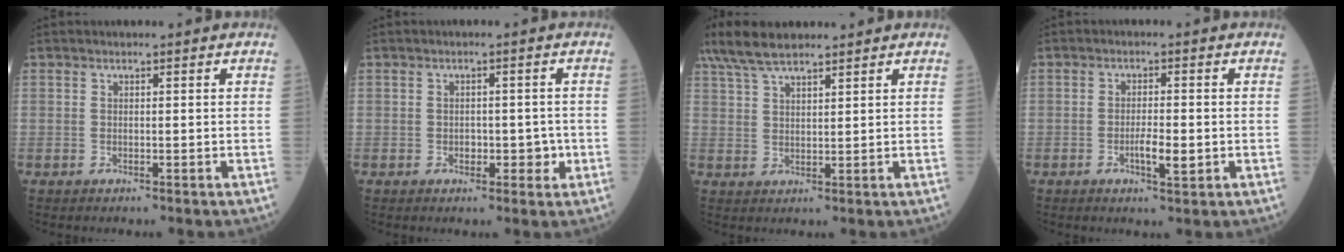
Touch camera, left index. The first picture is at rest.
{"total": 3.4, "force": [-1.0, 2.1, 2.4], "torque": [-0.023, 0.008, -0.010]}
{"total": 9.1, "force": [7.4, 2.0, 4.9], "torque": [-0.105, 0.028, 0.143]}
{"total": 3.7, "force": [-1.1, 0.8, 3.5], "torque": [-0.062, 0.000, -0.015]}